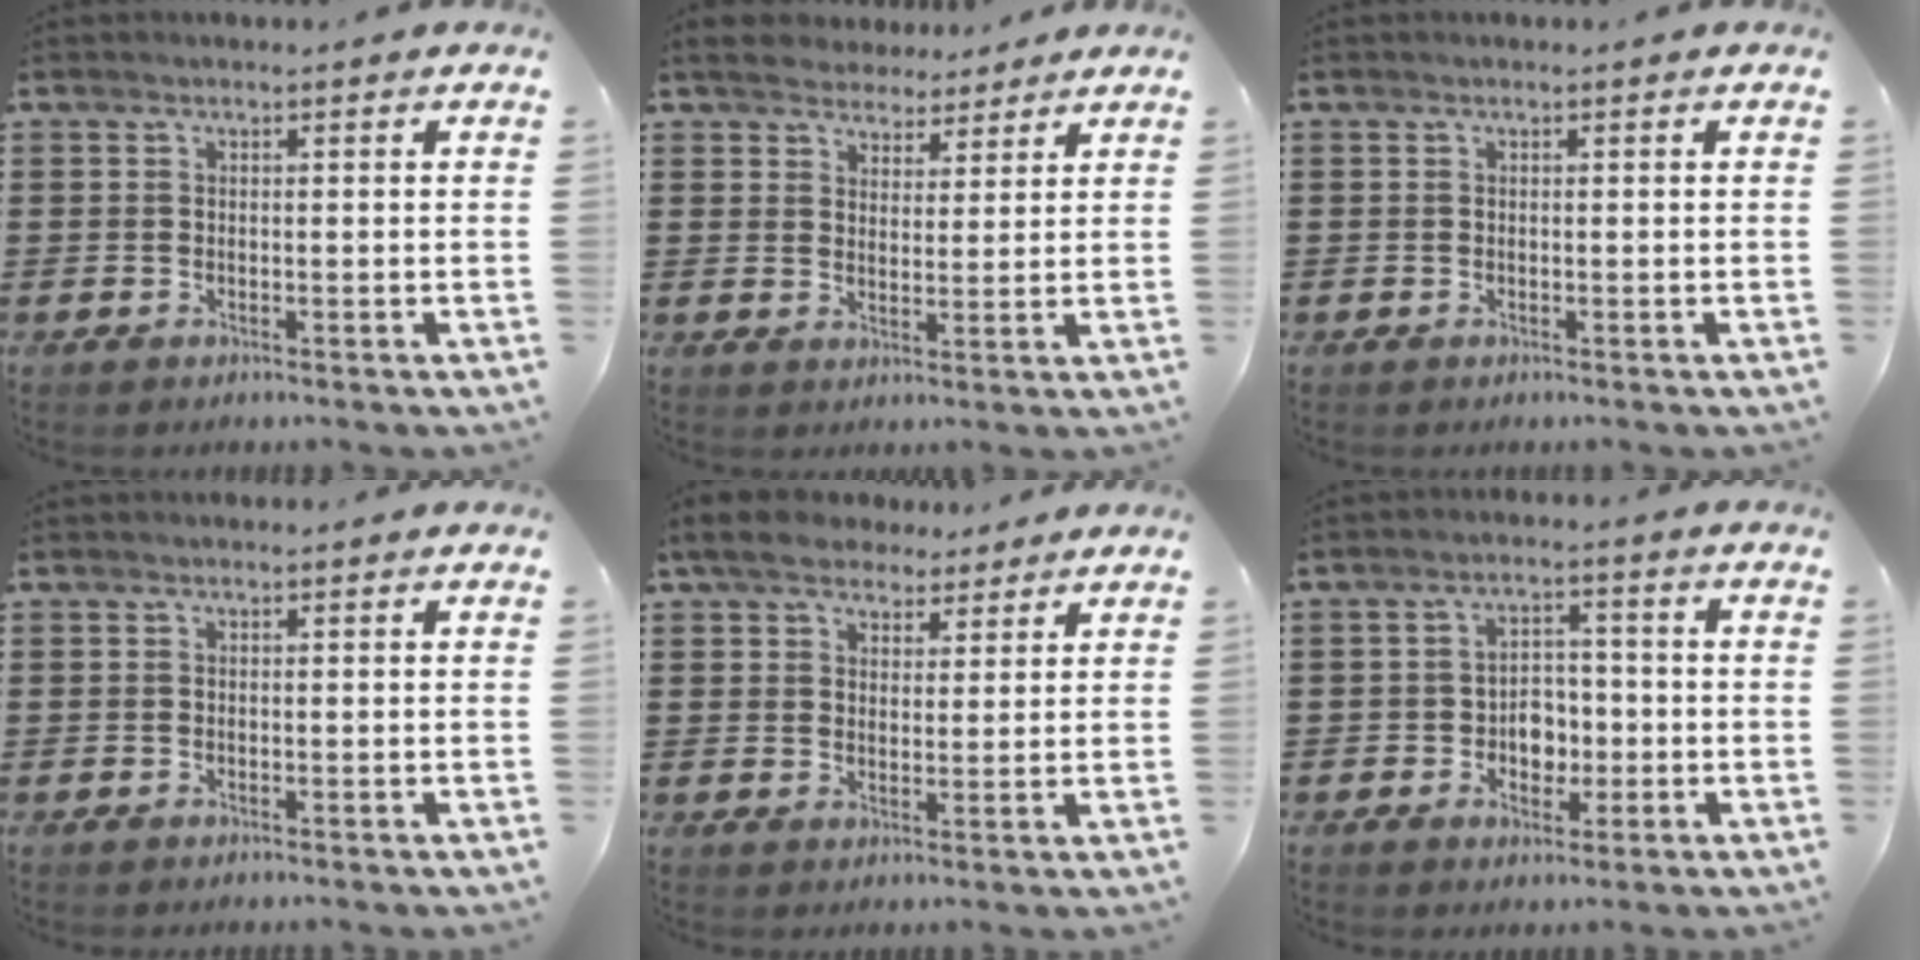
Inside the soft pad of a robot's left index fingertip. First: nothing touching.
{"total": 4.3, "force": [4.0, 1.6, 0.0], "torque": [-0.019, -0.006, 0.073]}
{"total": 0.0}
{"total": 0.0}
{"total": 5.5, "force": [4.5, 2.7, 1.7], "torque": [-0.045, 0.000, 0.082]}
{"total": 4.2, "force": [-1.1, 3.4, 2.2], "torque": [-0.034, 0.001, -0.028]}